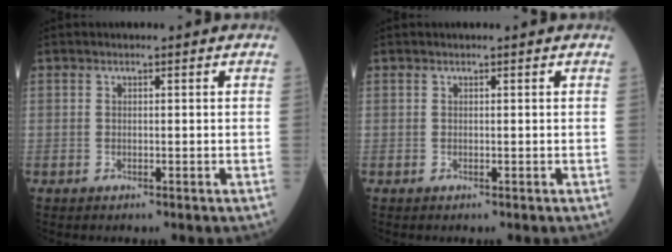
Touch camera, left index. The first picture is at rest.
{"total": 0.0}